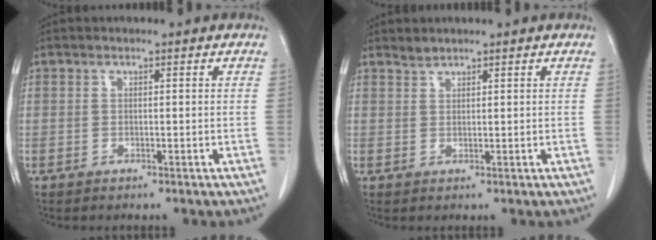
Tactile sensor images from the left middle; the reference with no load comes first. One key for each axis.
{"total": 1.0, "fx": 1.0, "fy": 0.0, "fz": -0.1, "tx": -0.003, "ty": -0.002, "tz": 0.023}